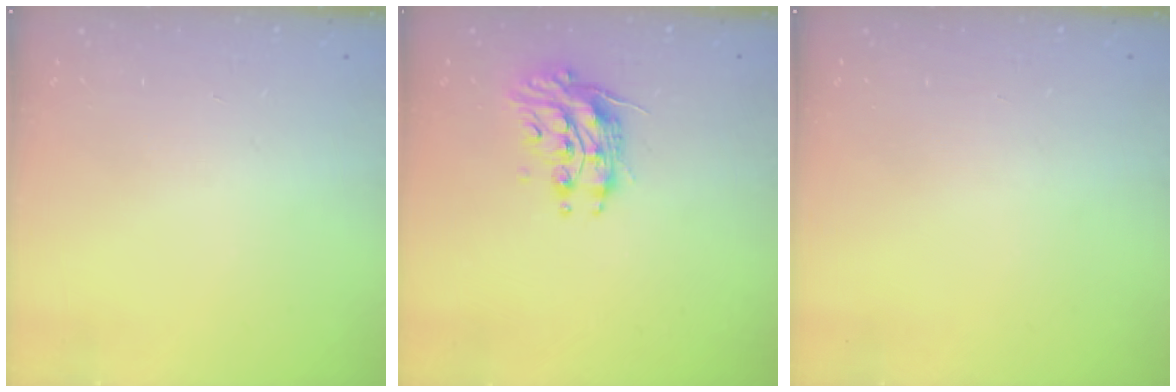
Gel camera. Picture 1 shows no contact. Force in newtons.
{"total": 10.9, "press": 10.9, "slide": 0.5}
{"total": 0.0}